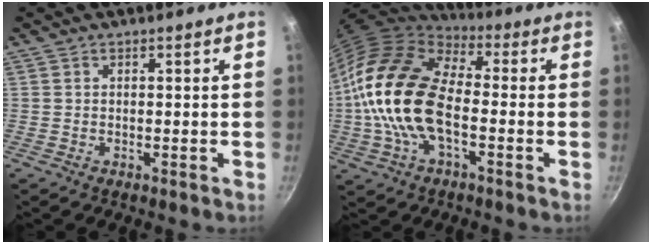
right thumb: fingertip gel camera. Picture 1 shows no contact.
{"total": 19.0, "force": [-2.0, 10.7, 15.6], "torque": [-0.275, 0.025, -0.050]}